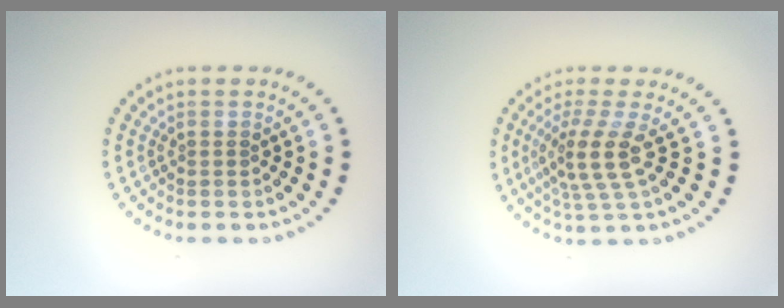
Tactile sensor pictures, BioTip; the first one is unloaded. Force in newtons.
{"total": 3.6, "press": 2.7, "slide": 2.5}